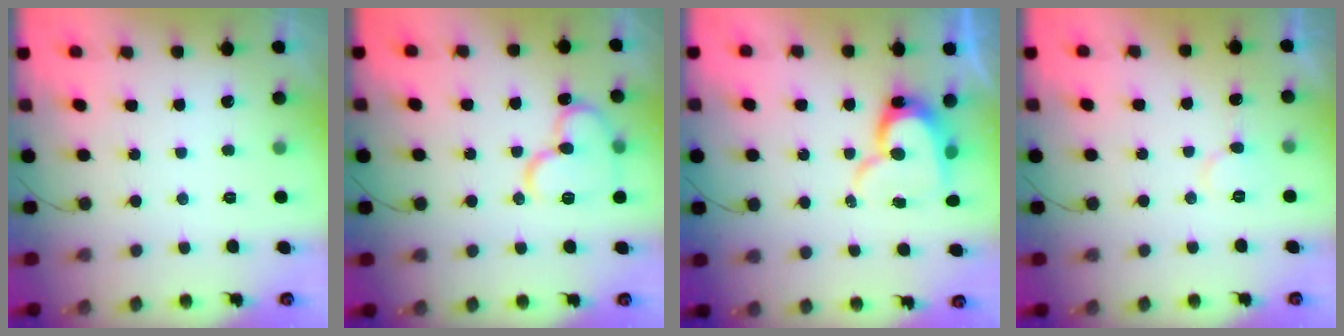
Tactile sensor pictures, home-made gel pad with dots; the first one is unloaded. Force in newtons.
{"total": 13.3, "press": 13.2, "slide": 1.8}
{"total": 12.2, "press": 12.1, "slide": 1.3}
{"total": 7.3, "press": 7.2, "slide": 0.4}